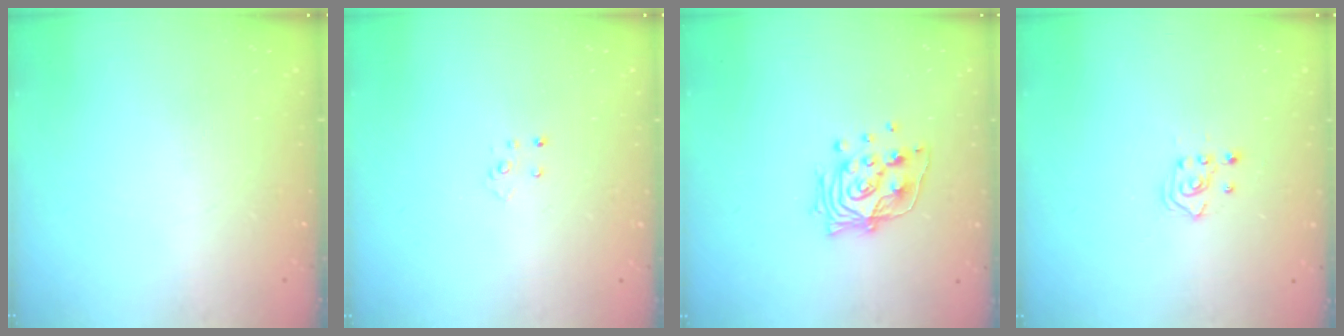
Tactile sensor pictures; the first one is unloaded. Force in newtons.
{"total": 2.6, "press": 2.6, "slide": 0.3}
{"total": 13.7, "press": 13.4, "slide": 3.0}
{"total": 2.6, "press": 2.4, "slide": 1.0}